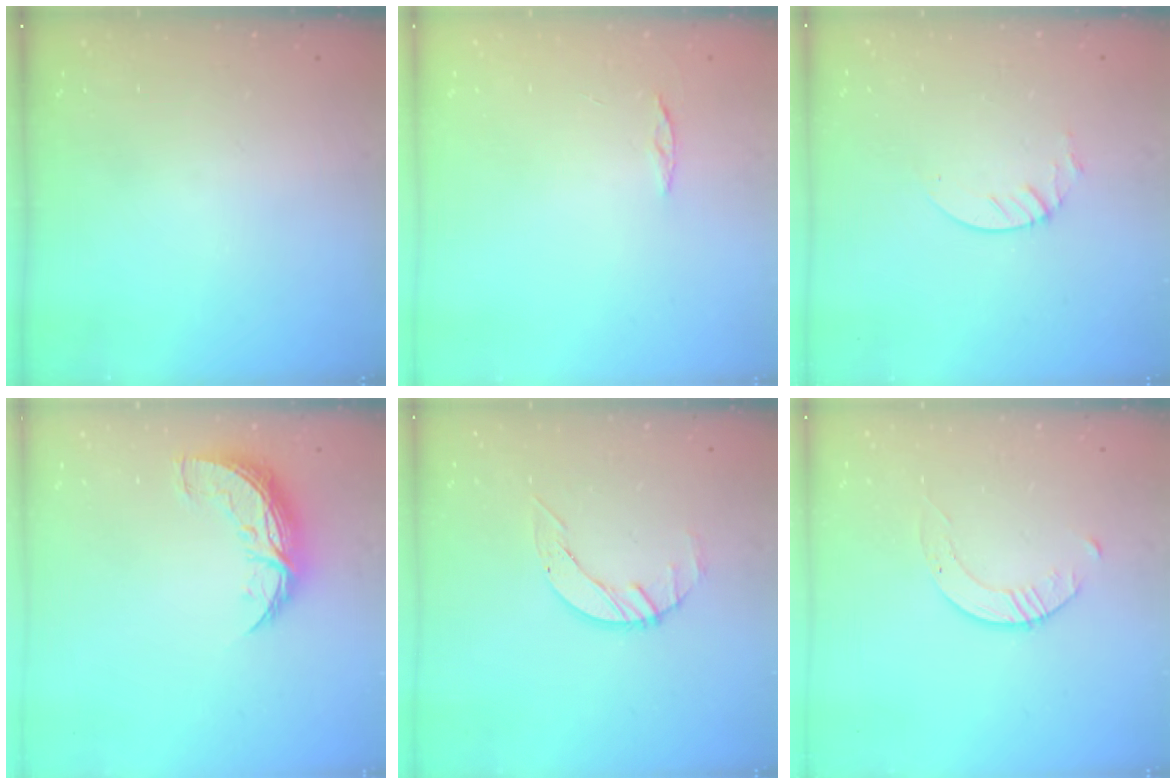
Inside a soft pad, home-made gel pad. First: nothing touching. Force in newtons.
{"total": 3.1, "press": 3.1, "slide": 0.3}
{"total": 3.3, "press": 3.2, "slide": 0.3}
{"total": 8.9, "press": 8.9, "slide": 0.6}
{"total": 3.3, "press": 3.3, "slide": 0.4}
{"total": 2.8, "press": 2.8, "slide": 0.3}